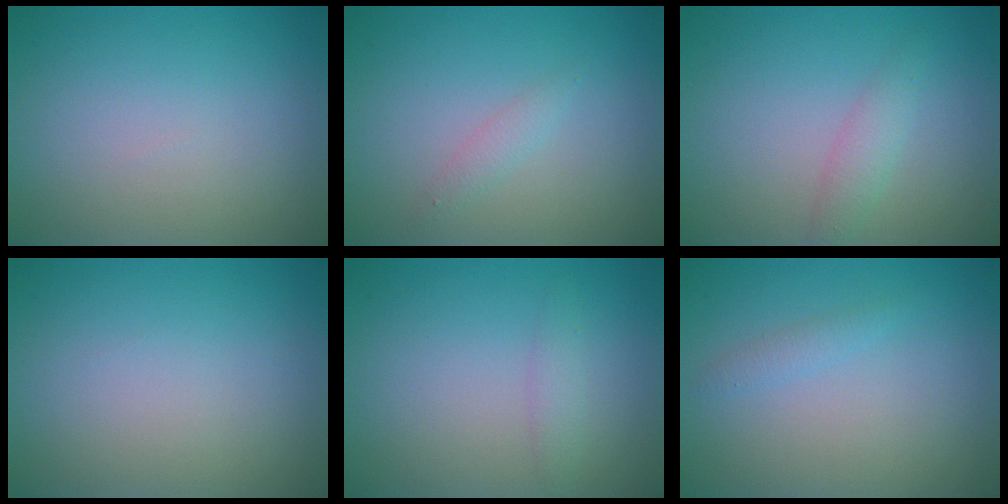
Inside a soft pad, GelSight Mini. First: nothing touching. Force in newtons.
{"total": 1.0, "press": 1.0, "slide": 0.0}
{"total": 1.7, "press": 1.7, "slide": 0.1}
{"total": 0.0}
{"total": 1.3, "press": 1.3, "slide": 0.0}
{"total": 1.0, "press": 1.0, "slide": 0.0}